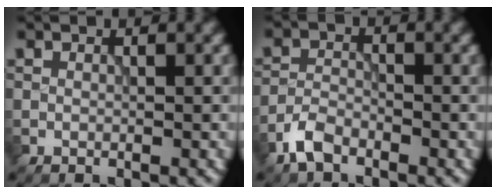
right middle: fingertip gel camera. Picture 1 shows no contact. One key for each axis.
{"total": 2.7, "fx": -2.0, "fy": 1.2, "fz": 1.3, "tx": -0.025, "ty": 0.004, "tz": -0.048}